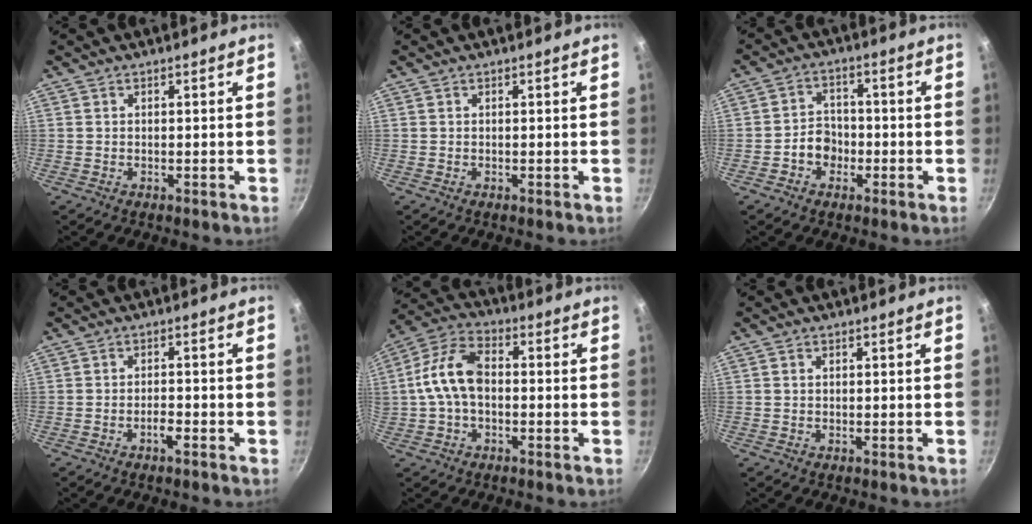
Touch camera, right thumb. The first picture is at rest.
{"total": 0.0}
{"total": 5.4, "force": [-1.9, 4.4, 2.5], "torque": [-0.010, 0.023, -0.035]}
{"total": 2.2, "force": [-1.3, 0.7, 1.6], "torque": [-0.026, 0.013, -0.026]}
{"total": 11.2, "force": [-0.1, 6.9, 8.9], "torque": [-0.165, 0.035, -0.015]}
{"total": 0.8, "force": [0.2, 0.6, 0.5], "torque": [-0.007, 0.004, 0.004]}